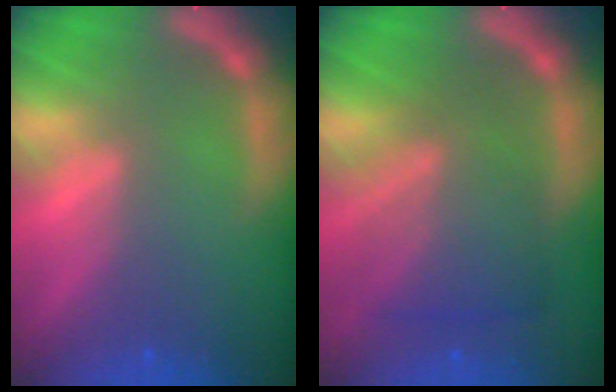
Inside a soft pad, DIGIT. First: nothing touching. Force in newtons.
{"total": 7.0}